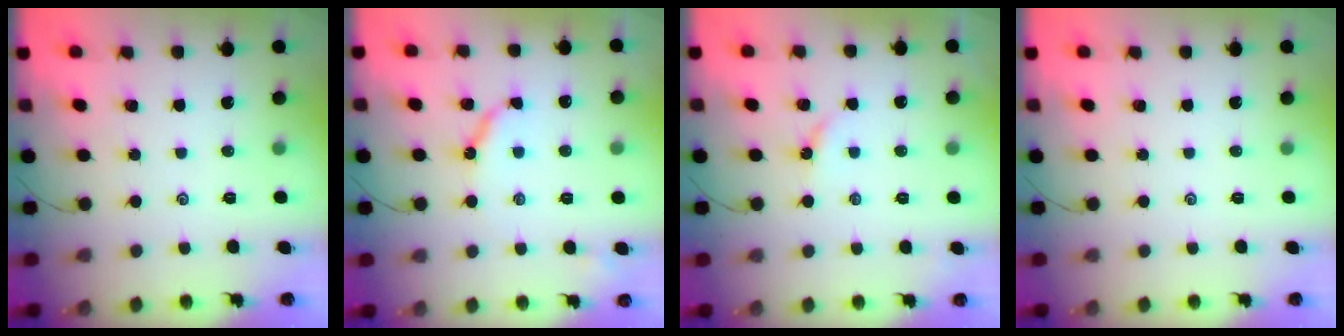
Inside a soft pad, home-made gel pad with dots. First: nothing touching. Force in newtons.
{"total": 6.7, "press": 6.7, "slide": 0.5}
{"total": 2.7, "press": 2.7, "slide": 0.3}
{"total": 0.0}